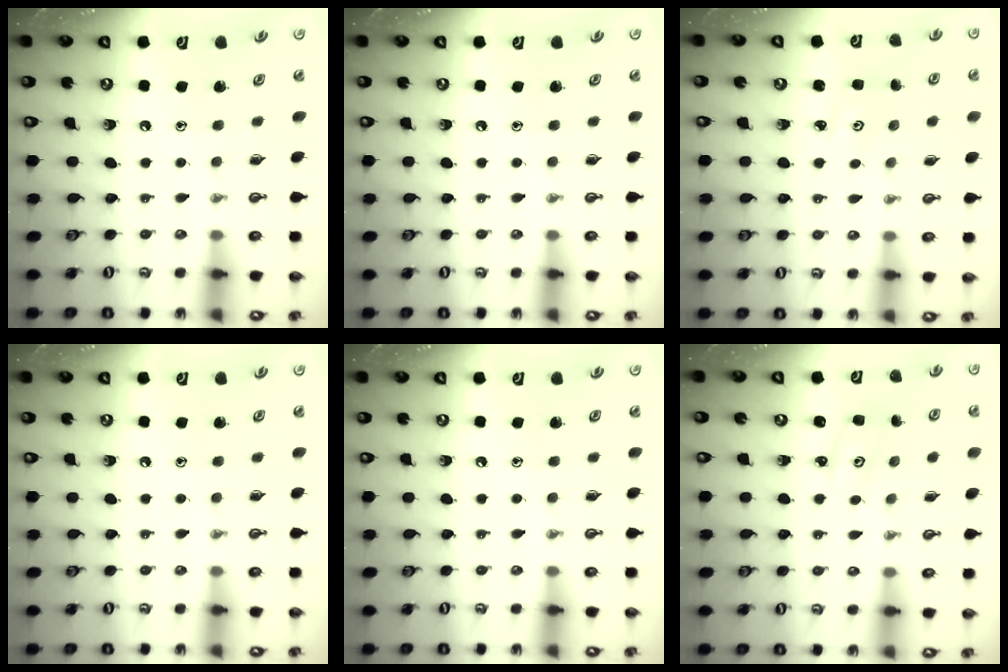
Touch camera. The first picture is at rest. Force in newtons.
{"total": 0.0}
{"total": 2.9, "press": 2.9, "slide": 0.3}
{"total": 0.0}
{"total": 0.0}
{"total": 2.2, "press": 2.2, "slide": 0.2}